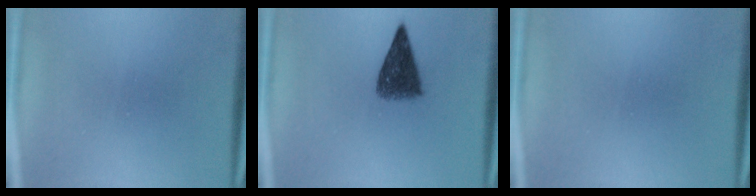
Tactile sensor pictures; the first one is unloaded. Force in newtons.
{"total": 6.3}
{"total": 1.6}